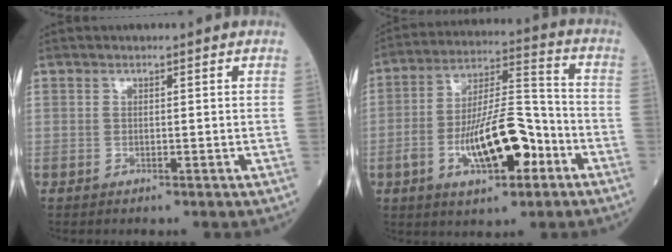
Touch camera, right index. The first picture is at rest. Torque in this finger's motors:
{"motor_torque": [1.20, -0.94, 0.36, 0.21]}